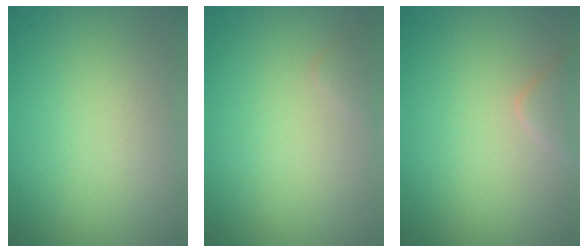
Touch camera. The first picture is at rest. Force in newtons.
{"total": 0.9, "press": 0.9, "slide": 0.0}
{"total": 1.6, "press": 1.6, "slide": 0.1}